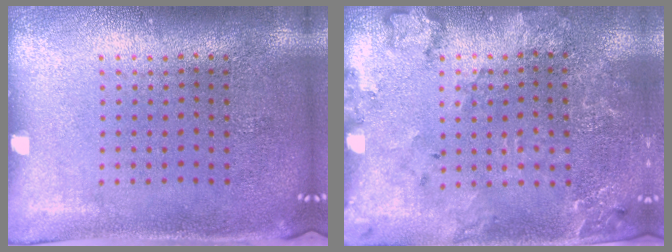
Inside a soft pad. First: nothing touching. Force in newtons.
{"total": 1.9, "press": 1.9, "slide": 0.2}